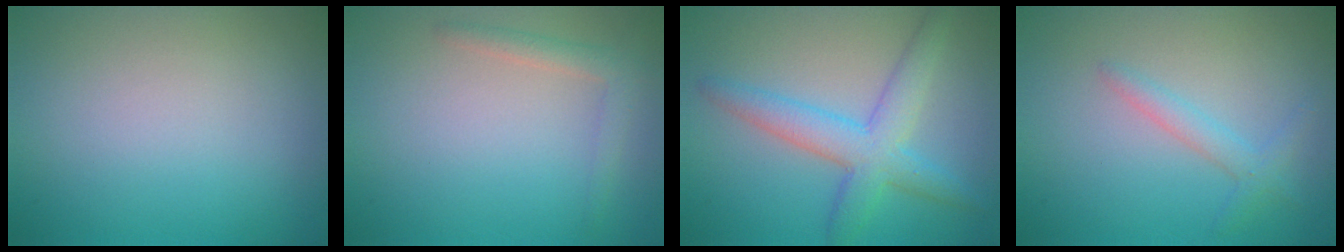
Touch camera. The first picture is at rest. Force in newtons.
{"total": 1.8, "press": 1.8, "slide": 0.2}
{"total": 4.8, "press": 4.8, "slide": 0.1}
{"total": 1.7, "press": 1.7, "slide": 0.1}